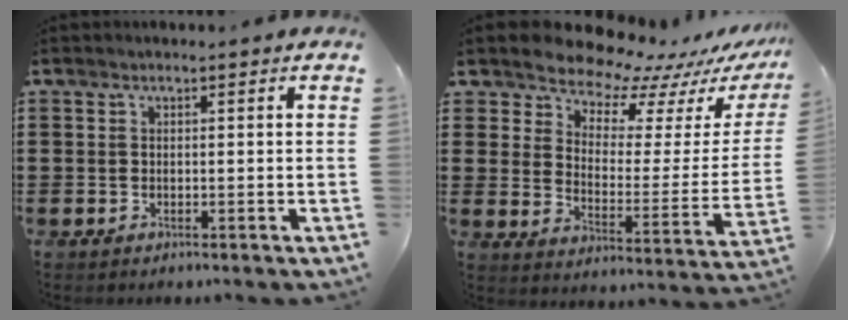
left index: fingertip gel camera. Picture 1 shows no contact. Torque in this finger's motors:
{"motor_torque": [2.14, 0.00, 0.34, 0.04]}